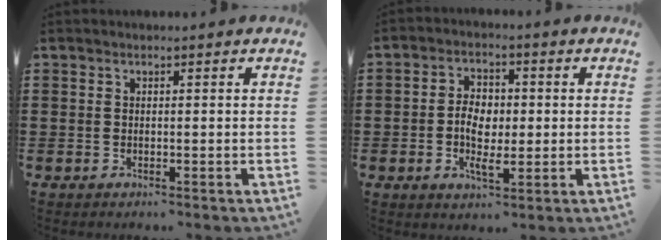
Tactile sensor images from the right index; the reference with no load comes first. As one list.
[{"total": 5.4, "force": [-0.7, 3.2, 4.2], "torque": [-0.082, 0.005, -0.017]}]